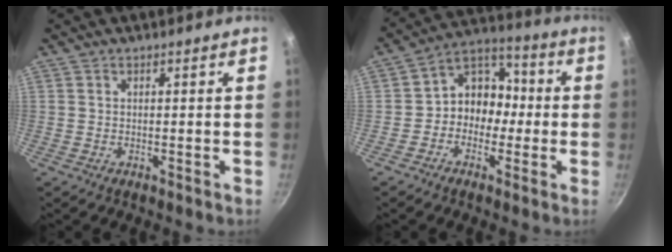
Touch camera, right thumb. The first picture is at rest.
{"total": 10.9, "force": [-1.3, 8.6, 6.6], "torque": [-0.059, 0.045, -0.039]}